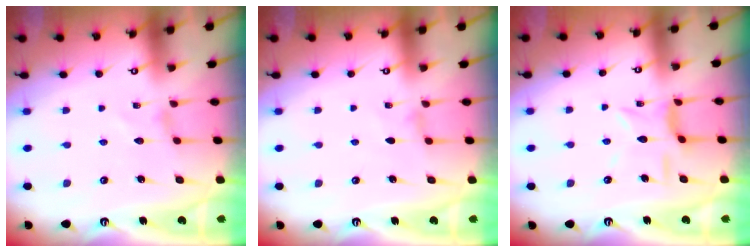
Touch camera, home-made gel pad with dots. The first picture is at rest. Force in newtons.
{"total": 0.5, "press": 0.5, "slide": 0.1}
{"total": 6.3, "press": 6.3, "slide": 0.6}